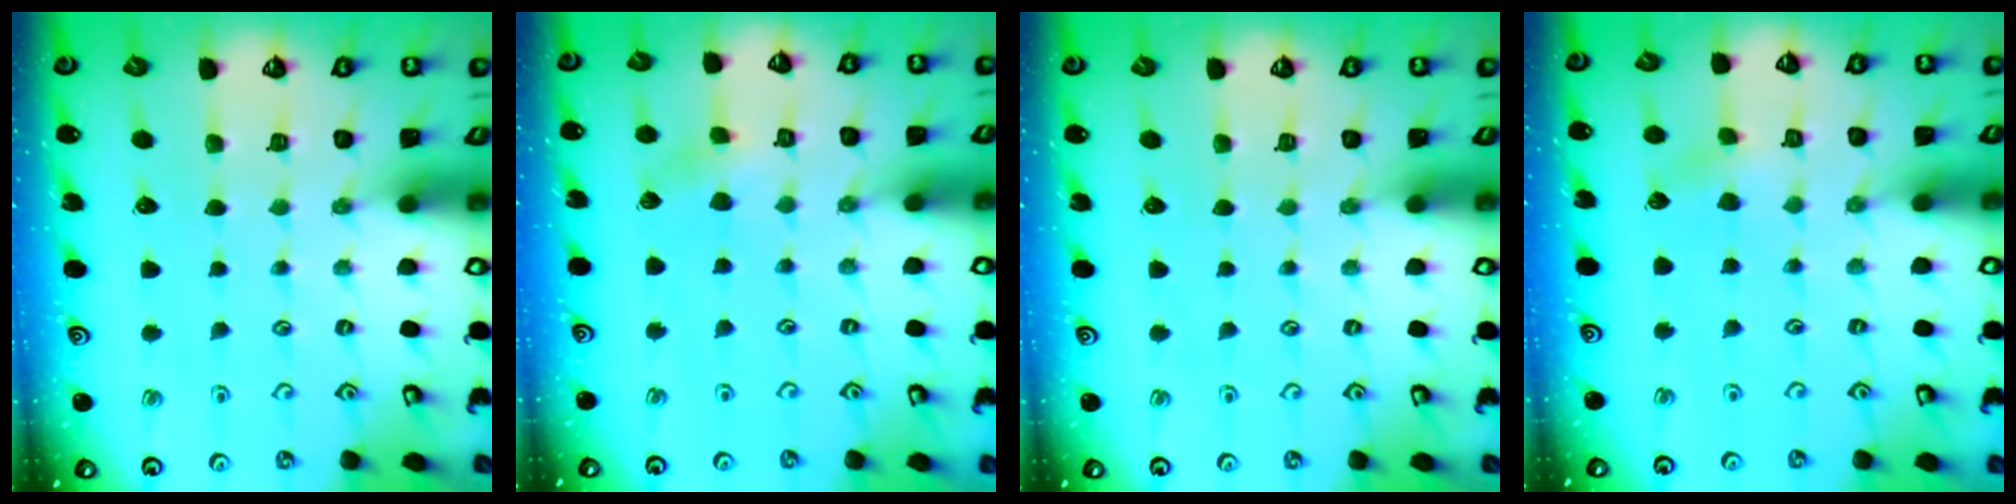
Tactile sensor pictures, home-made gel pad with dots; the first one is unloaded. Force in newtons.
{"total": 3.3, "press": 3.3, "slide": 0.5}
{"total": 0.0}
{"total": 2.9, "press": 2.8, "slide": 0.2}